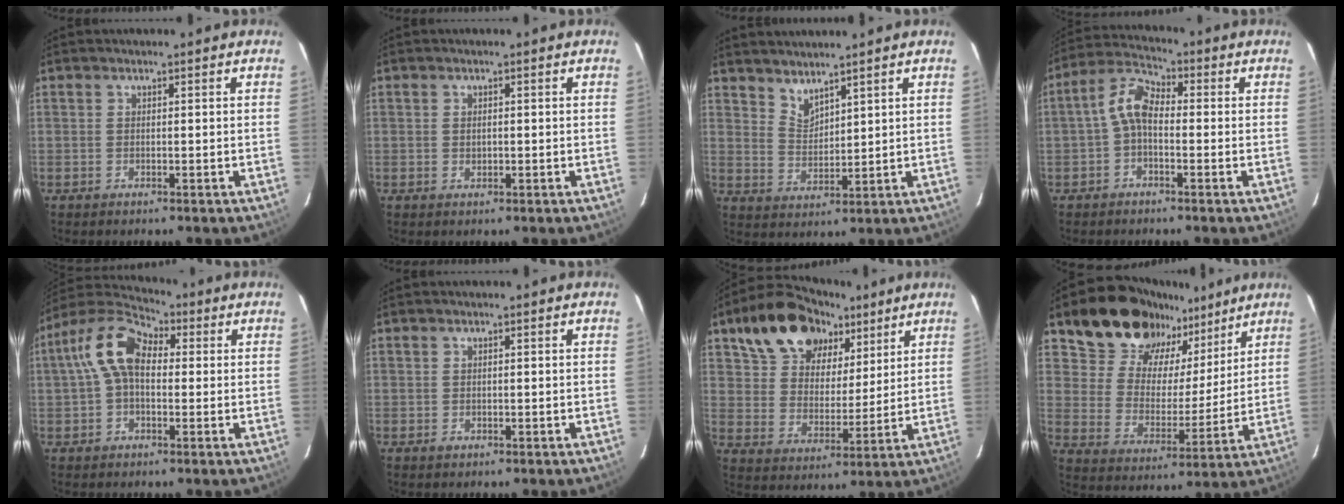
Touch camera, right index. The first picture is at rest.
{"total": 1.3, "force": [0.0, 1.0, 0.8], "torque": [-0.012, -0.001, 0.001]}
{"total": 4.5, "force": [4.0, 1.3, 1.6], "torque": [-0.025, -0.005, 0.079]}
{"total": 5.8, "force": [-1.2, 3.3, 4.7], "torque": [-0.101, 0.024, -0.030]}
{"total": 11.2, "force": [1.3, 6.7, 8.8], "torque": [-0.173, 0.035, 0.015]}
{"total": 0.8, "force": [-0.2, 0.8, 0.2], "torque": [0.000, 0.000, -0.001]}
{"total": 18.9, "force": [11.4, 11.1, 10.2], "torque": [-0.216, 0.061, 0.204]}
{"total": 19.0, "force": [13.7, 10.6, 7.8], "torque": [-0.152, 0.026, 0.232]}